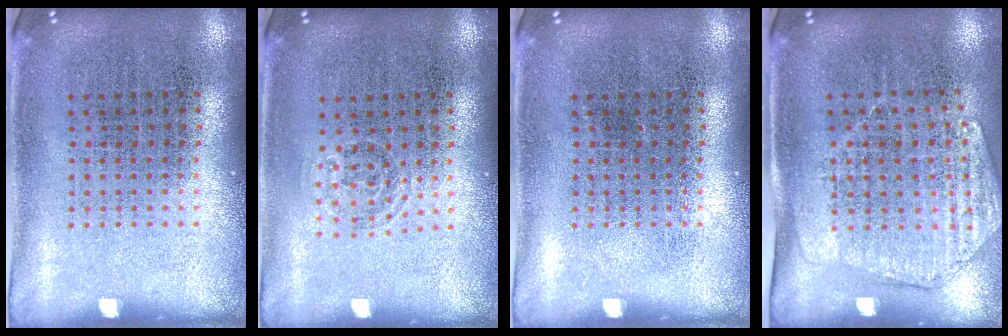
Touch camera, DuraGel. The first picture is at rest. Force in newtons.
{"total": 0.7, "press": 0.5, "slide": 0.5}
{"total": 0.0}
{"total": 1.6, "press": 1.4, "slide": 0.8}